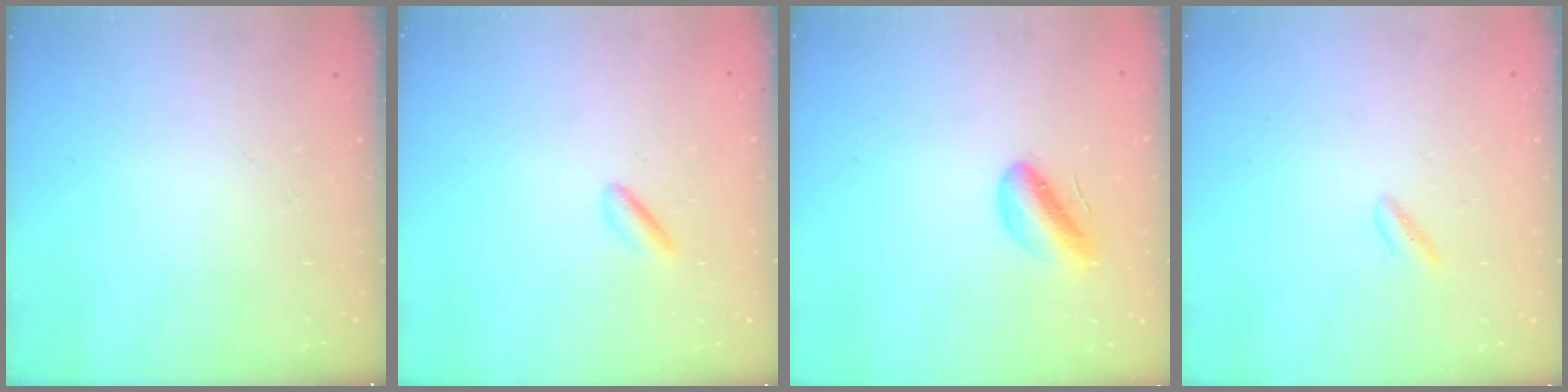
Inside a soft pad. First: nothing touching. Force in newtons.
{"total": 1.5, "press": 1.3, "slide": 0.7}
{"total": 6.9, "press": 6.4, "slide": 2.4}
{"total": 1.3, "press": 1.1, "slide": 0.7}